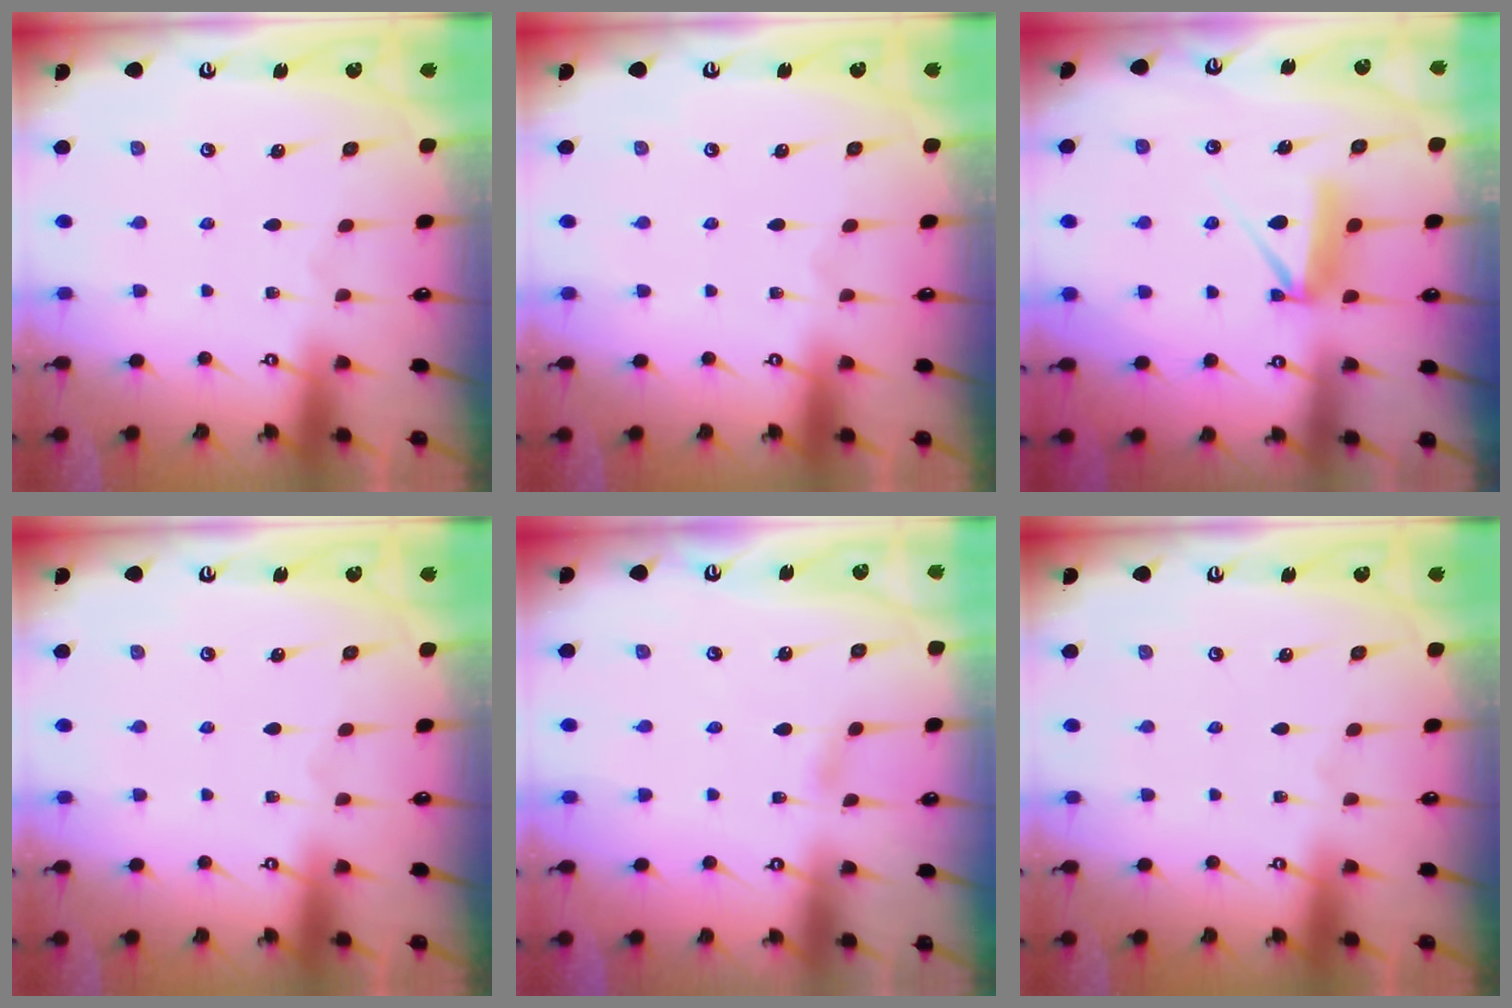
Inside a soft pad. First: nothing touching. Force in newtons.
{"total": 0.0}
{"total": 7.7, "press": 7.6, "slide": 0.4}
{"total": 0.0}
{"total": 2.7, "press": 2.7, "slide": 0.3}
{"total": 0.0}